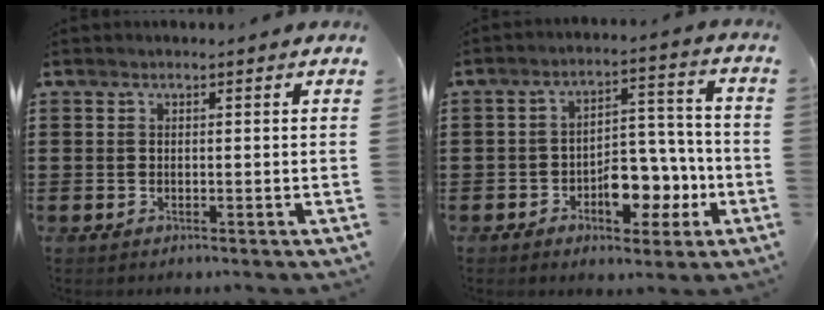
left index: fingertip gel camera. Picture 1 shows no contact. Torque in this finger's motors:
{"motor_torque": [1.08, 0.86, 0.42, 0.10]}